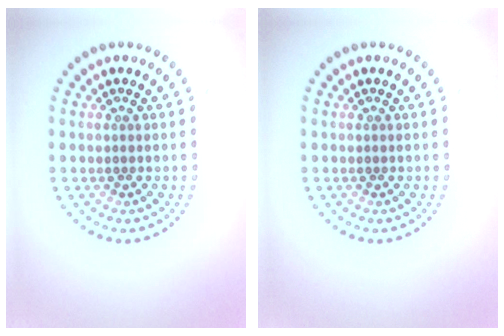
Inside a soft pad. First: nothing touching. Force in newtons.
{"total": 0.0}